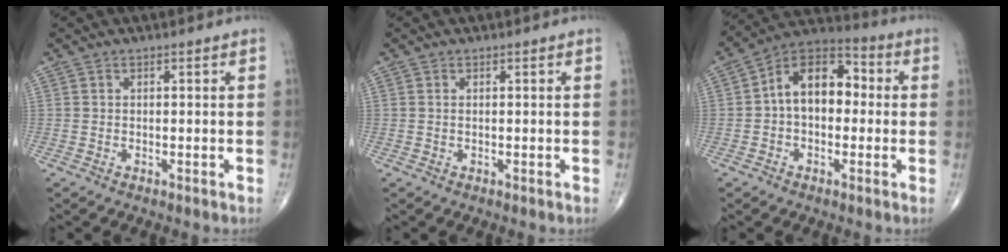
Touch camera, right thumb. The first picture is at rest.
{"total": 0.0}
{"total": 12.7, "force": [0.6, 8.2, 9.6], "torque": [-0.126, 0.040, -0.007]}